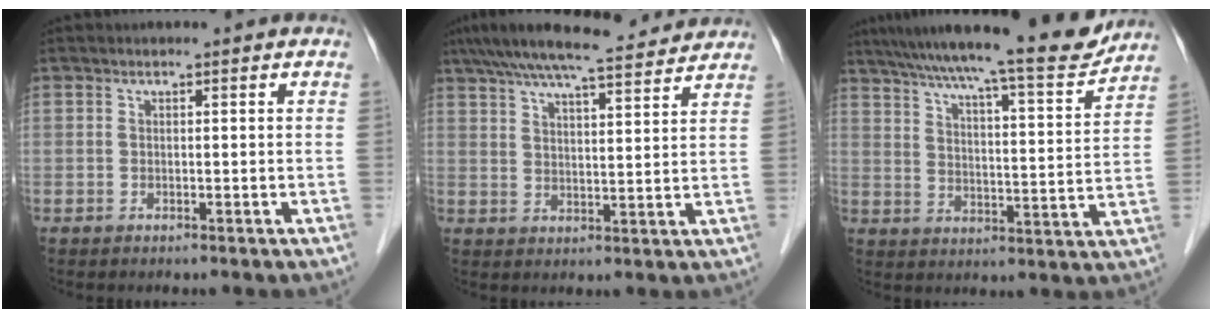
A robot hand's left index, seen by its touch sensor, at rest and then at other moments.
{"total": 14.9, "force": [13.3, 1.8, 6.6], "torque": [-0.117, 0.032, 0.197]}
{"total": 19.6, "force": [17.3, 0.9, 9.2], "torque": [-0.147, -0.012, 0.243]}